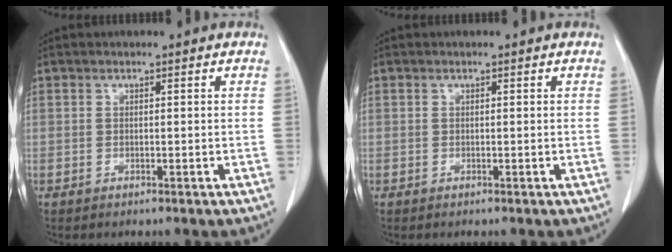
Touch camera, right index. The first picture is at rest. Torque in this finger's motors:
{"motor_torque": [-0.08, 0.09, -0.03, 0.01]}